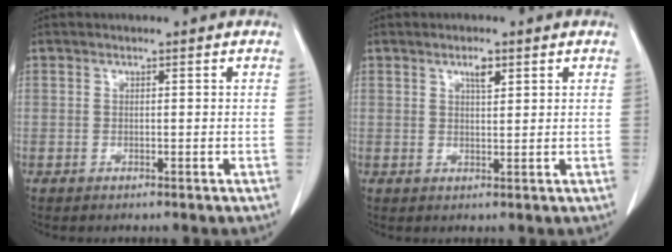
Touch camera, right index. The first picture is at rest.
{"total": 2.3, "force": [1.3, 0.7, 1.8], "torque": [-0.032, -0.001, 0.022]}